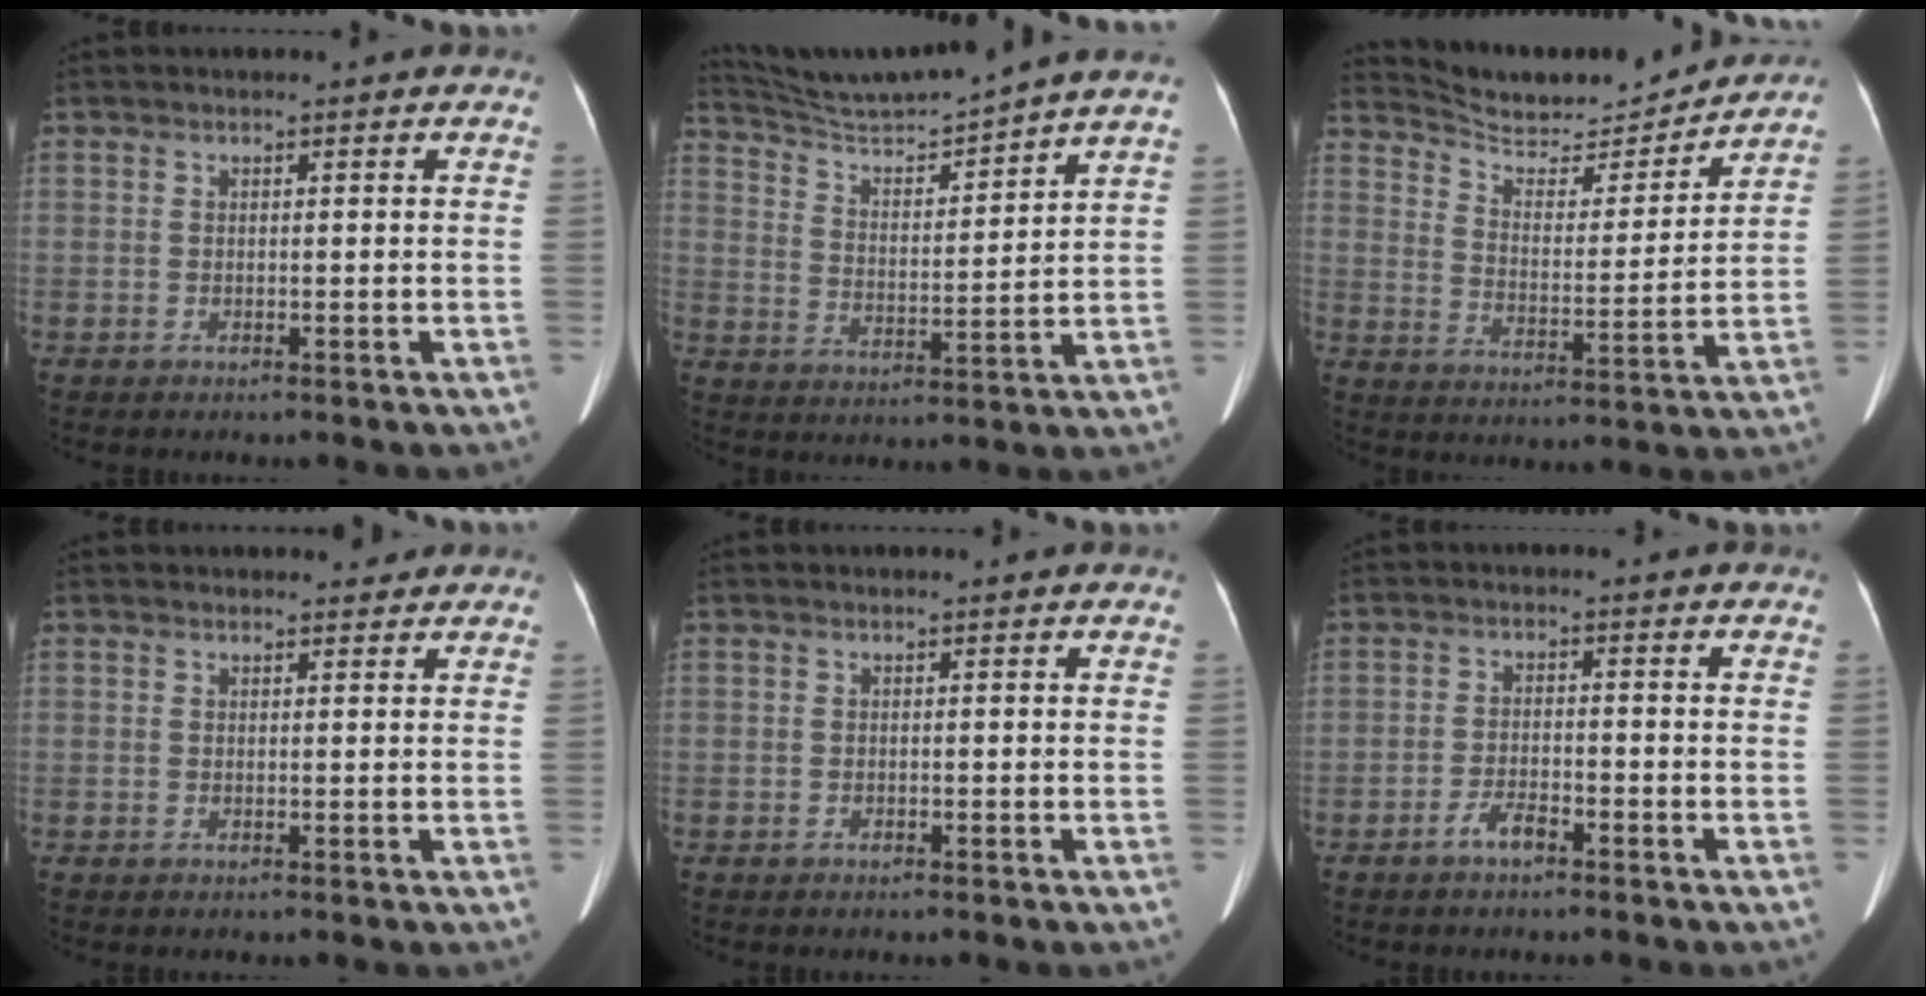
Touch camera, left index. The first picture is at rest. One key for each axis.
{"total": 14.4, "fx": 13.4, "fy": -2.0, "fz": 4.7, "tx": -0.093, "ty": -0.011, "tz": 0.218}
{"total": 13.3, "fx": 13.0, "fy": 2.0, "fz": 2.0, "tx": -0.037, "ty": -0.010, "tz": 0.201}
{"total": 1.9, "fx": 1.8, "fy": 0.7, "fz": 0.2, "tx": 0.001, "ty": 0.004, "tz": 0.021}
{"total": 0.0}
{"total": 2.9, "fx": -2.2, "fy": 0.8, "fz": 1.8, "tx": -0.036, "ty": 0.001, "tz": -0.041}